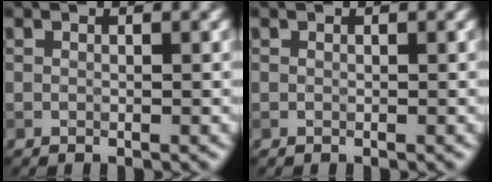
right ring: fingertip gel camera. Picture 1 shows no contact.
{"total": 0.0}